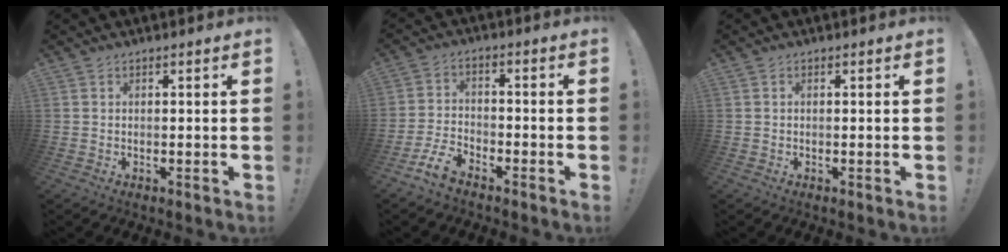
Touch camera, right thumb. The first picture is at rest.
{"total": 7.0, "force": [-5.5, 2.8, 3.3], "torque": [-0.083, 0.021, -0.102]}
{"total": 0.0}